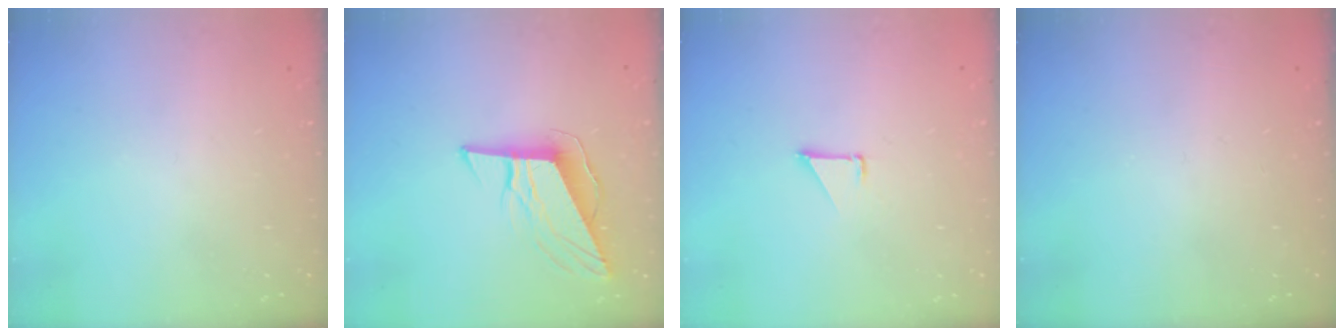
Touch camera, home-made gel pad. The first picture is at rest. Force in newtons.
{"total": 10.7, "press": 10.2, "slide": 3.3}
{"total": 1.1, "press": 1.1, "slide": 0.1}
{"total": 0.0}